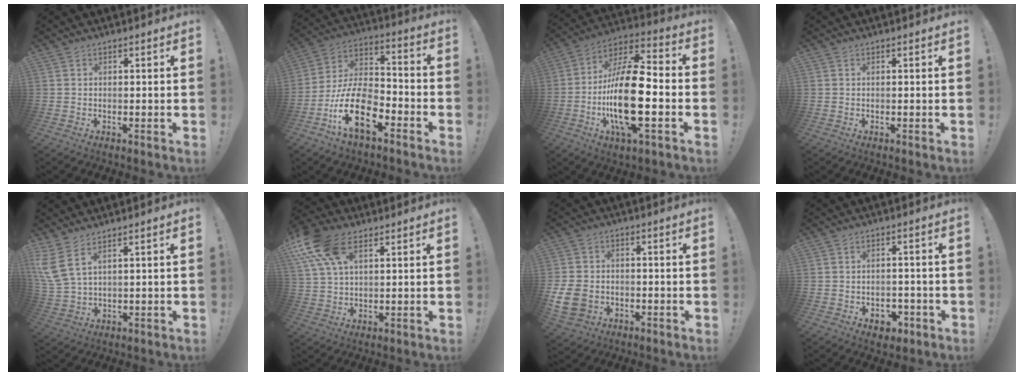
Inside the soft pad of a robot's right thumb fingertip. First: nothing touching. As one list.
[{"total": 18.7, "force": [-9.4, 9.4, 13.2], "torque": [-0.249, 0.051, -0.157]}, {"total": 22.6, "force": [-4.7, 7.9, 20.6], "torque": [-0.405, 0.017, -0.079]}, {"total": 0.0}, {"total": 6.5, "force": [4.1, 2.1, 4.6], "torque": [-0.113, -0.019, 0.081]}, {"total": 14.5, "force": [7.2, 8.1, 9.7], "torque": [-0.198, -0.022, 0.136]}, {"total": 9.7, "force": [-2.9, 7.8, 5.0], "torque": [-0.090, 0.014, -0.052]}, {"total": 4.6, "force": [-1.8, 3.8, 2.0], "torque": [-0.013, 0.013, -0.028]}]